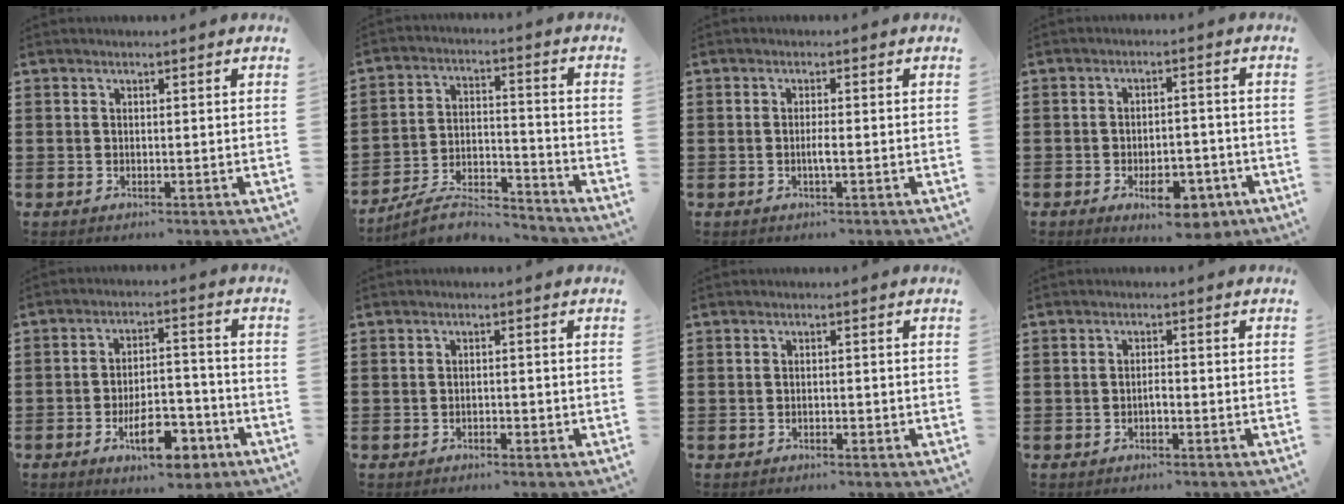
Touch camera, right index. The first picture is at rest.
{"total": 7.1, "force": [-6.4, 1.5, 2.6], "torque": [-0.048, 0.009, -0.122]}
{"total": 1.7, "force": [-0.5, 0.0, 1.6], "torque": [-0.038, -0.004, -0.013]}
{"total": 7.7, "force": [-4.2, 3.1, 5.6], "torque": [-0.083, 0.006, -0.069]}
{"total": 10.0, "force": [-5.2, 4.1, 7.6], "torque": [-0.121, 0.013, -0.087]}
{"total": 0.9, "force": [-0.8, 0.3, 0.3], "torque": [-0.010, -0.003, -0.016]}
{"total": 0.7, "force": [-0.5, 0.2, 0.3], "torque": [-0.008, -0.003, -0.010]}
{"total": 1.1, "force": [-0.5, 0.3, 0.9], "torque": [-0.021, -0.003, -0.009]}